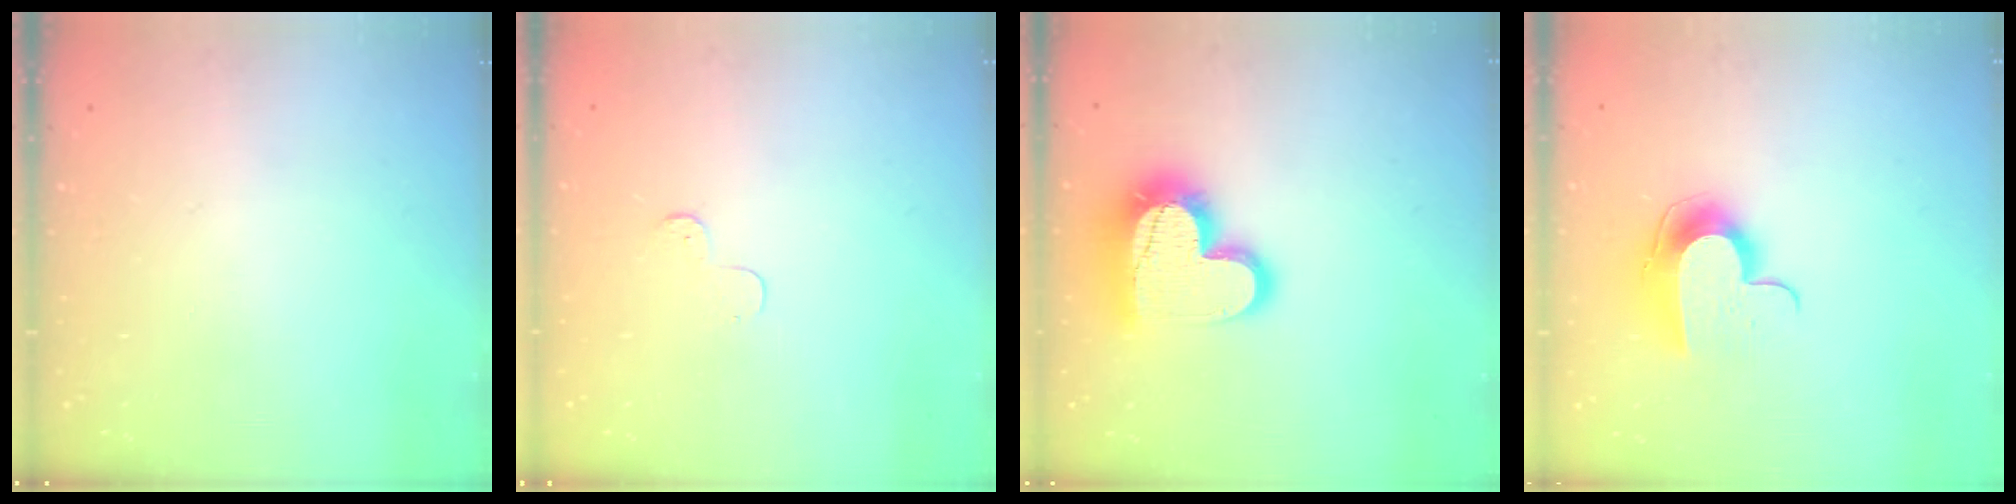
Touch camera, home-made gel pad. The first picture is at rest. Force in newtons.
{"total": 3.5, "press": 3.5, "slide": 0.4}
{"total": 18.1, "press": 18.1, "slide": 1.4}
{"total": 10.2, "press": 10.2, "slide": 0.2}